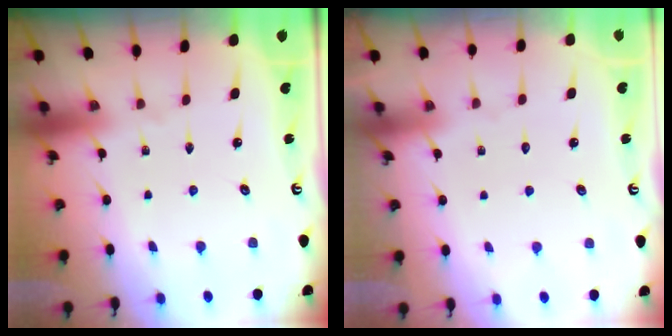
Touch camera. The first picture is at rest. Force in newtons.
{"total": 0.8, "press": 0.8, "slide": 0.1}